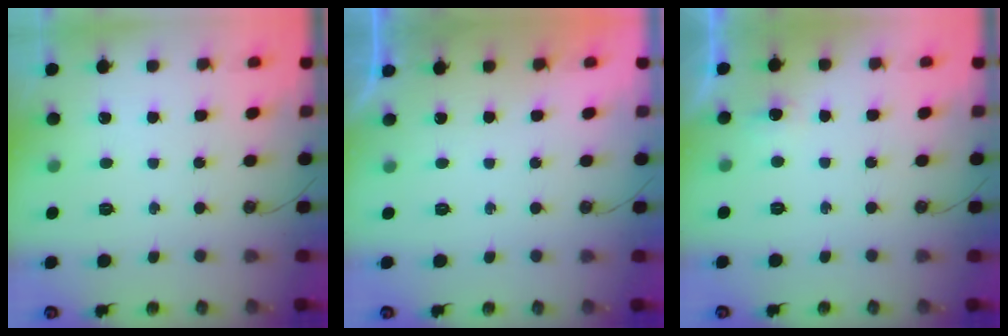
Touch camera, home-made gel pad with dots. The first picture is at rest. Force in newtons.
{"total": 0.0}
{"total": 4.4, "press": 4.2, "slide": 1.2}